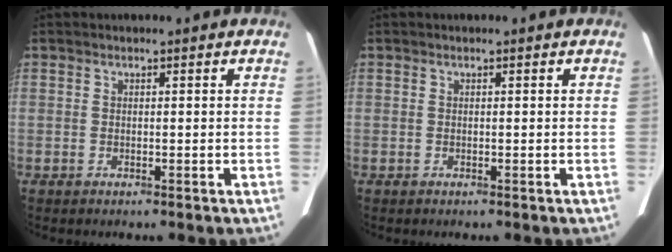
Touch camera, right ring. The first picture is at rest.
{"total": 0.0}